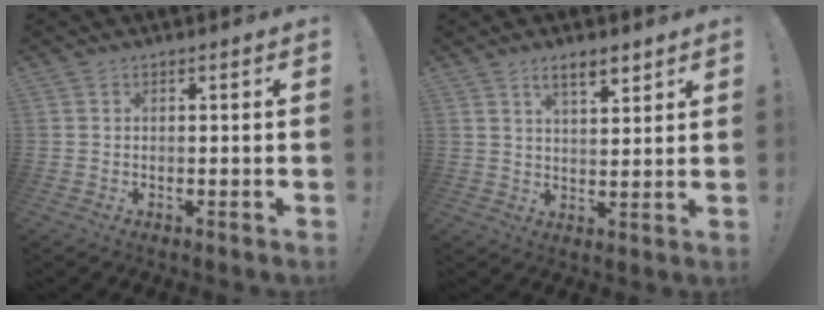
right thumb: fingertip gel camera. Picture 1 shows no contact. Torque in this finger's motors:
{"motor_torque": [0.25, 0.58, 0.27, 0.61, -0.06]}